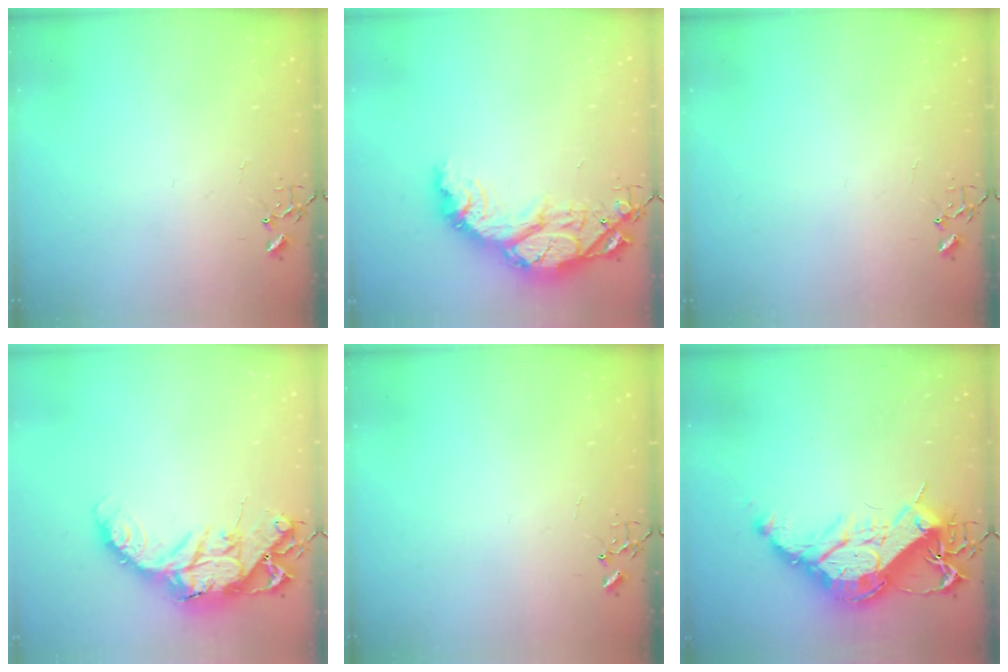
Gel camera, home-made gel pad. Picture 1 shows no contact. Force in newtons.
{"total": 17.4, "press": 17.4, "slide": 1.3}
{"total": 0.0}
{"total": 15.7, "press": 15.7, "slide": 1.3}
{"total": 0.0}
{"total": 21.9, "press": 21.8, "slide": 2.0}